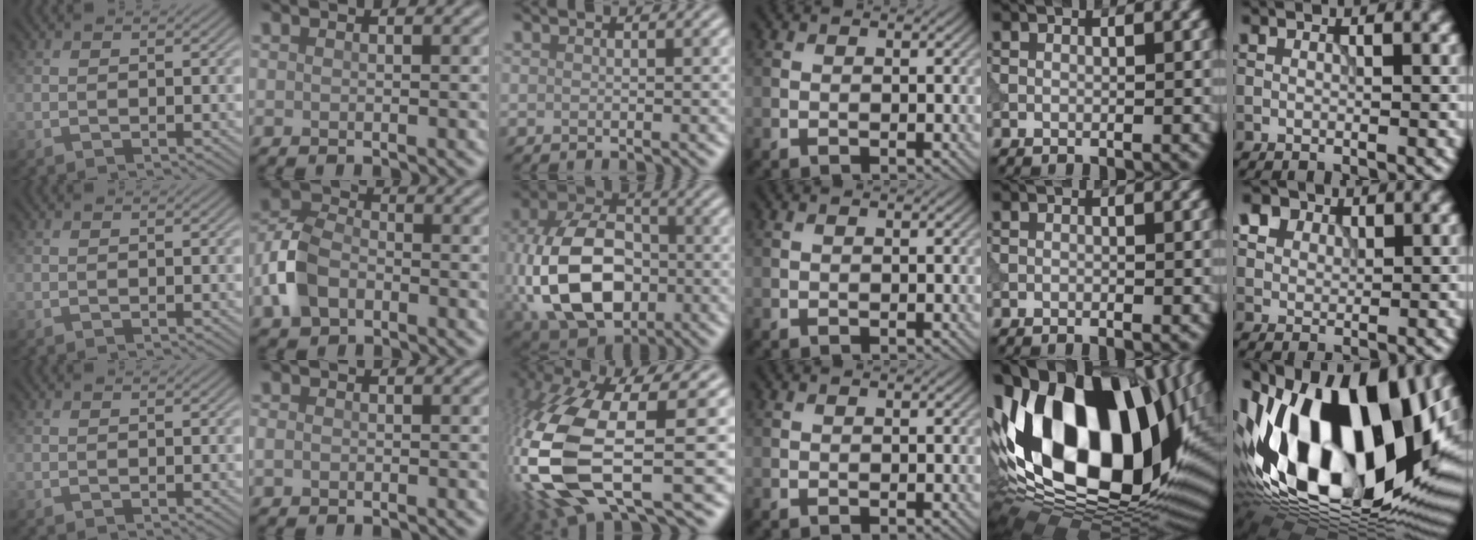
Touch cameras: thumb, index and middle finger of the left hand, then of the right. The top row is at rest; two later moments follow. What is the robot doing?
{"motion": "insert", "object": "power adapter"}